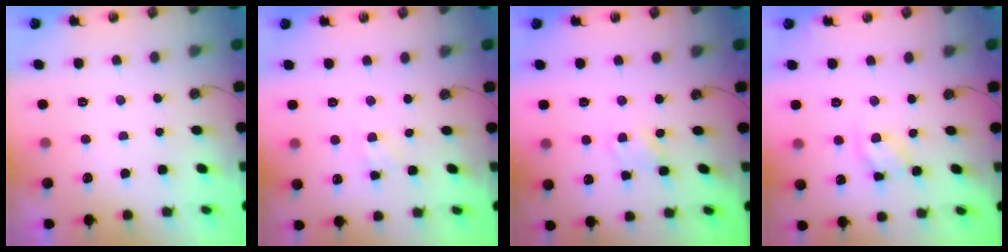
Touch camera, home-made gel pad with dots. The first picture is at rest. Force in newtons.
{"total": 1.3, "press": 1.3, "slide": 0.2}
{"total": 2.6, "press": 2.5, "slide": 0.4}
{"total": 10.6, "press": 10.5, "slide": 1.1}